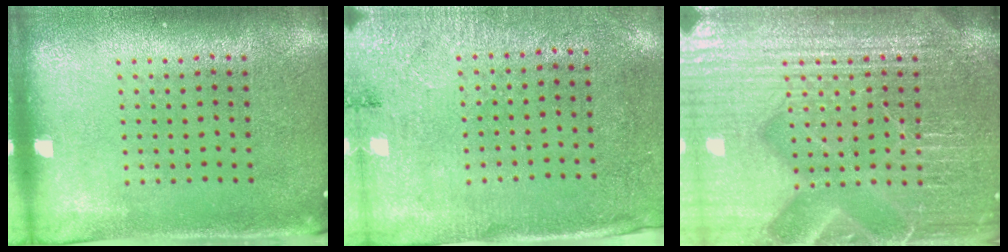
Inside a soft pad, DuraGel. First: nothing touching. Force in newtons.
{"total": 2.7, "press": 2.2, "slide": 1.5}
{"total": 7.6, "press": 7.5, "slide": 1.1}